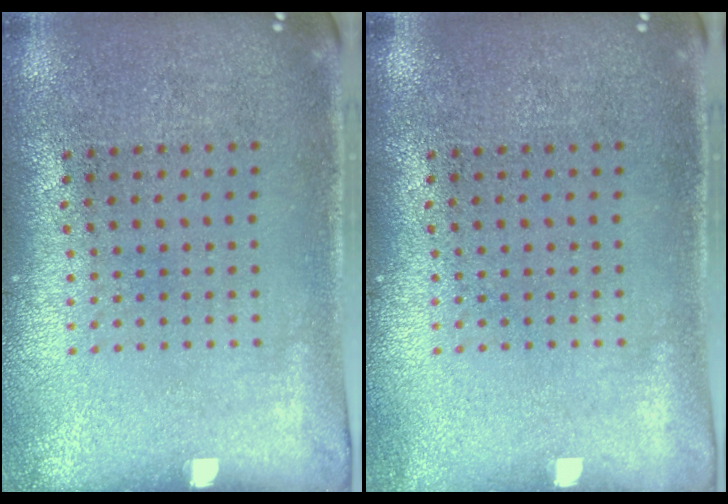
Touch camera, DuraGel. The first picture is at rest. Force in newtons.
{"total": 0.7, "press": 0.7, "slide": 0.1}